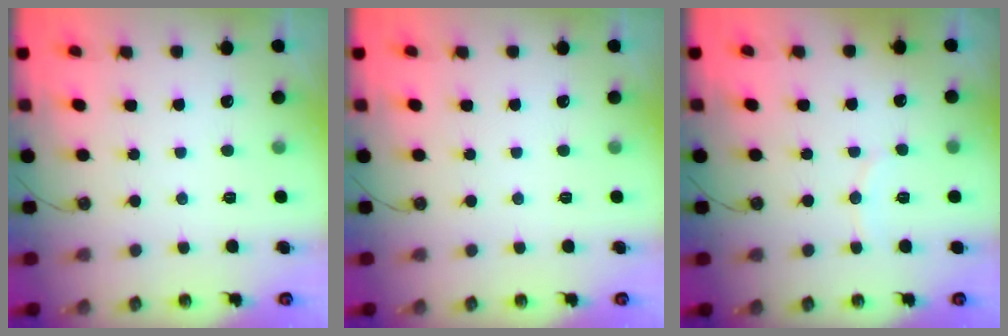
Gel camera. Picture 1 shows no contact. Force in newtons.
{"total": 0.0}
{"total": 5.1, "press": 5.1, "slide": 0.4}